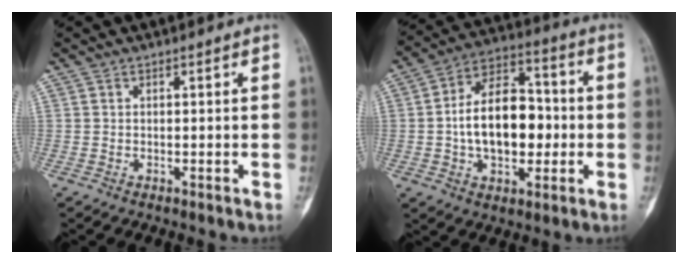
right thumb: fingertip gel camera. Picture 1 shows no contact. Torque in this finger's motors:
{"motor_torque": [1.53, 1.64, 1.14, 0.81, 0.14]}